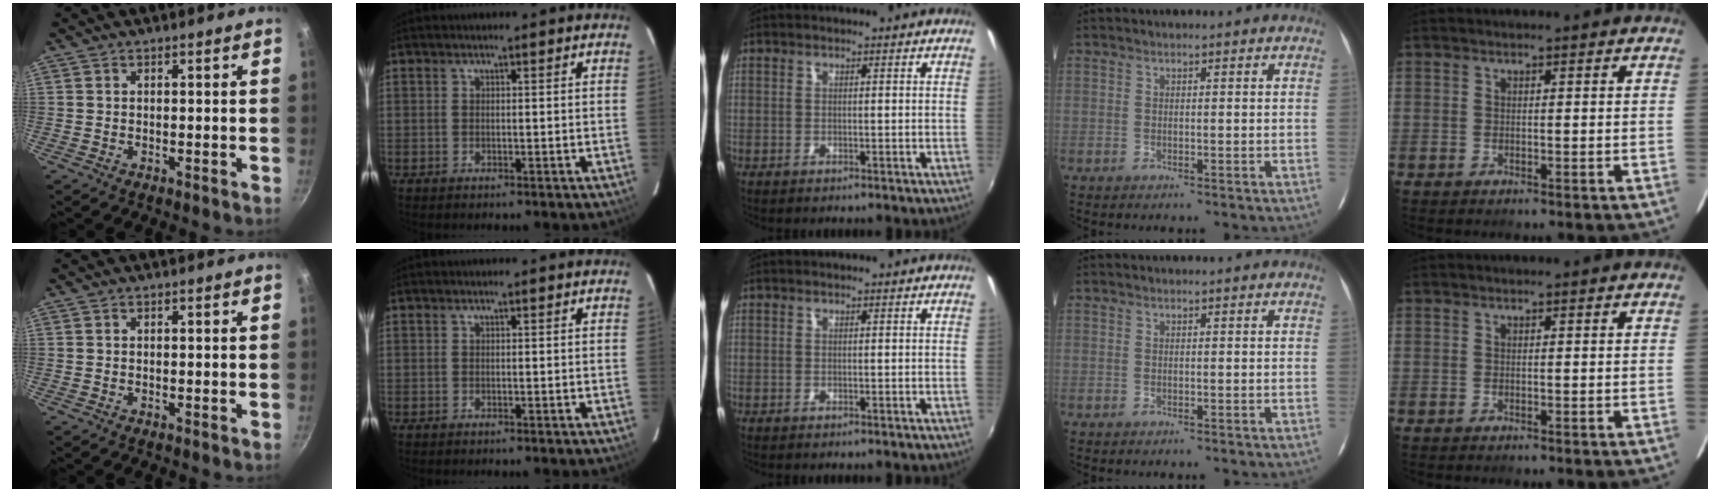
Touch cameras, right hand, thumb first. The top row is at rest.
{}